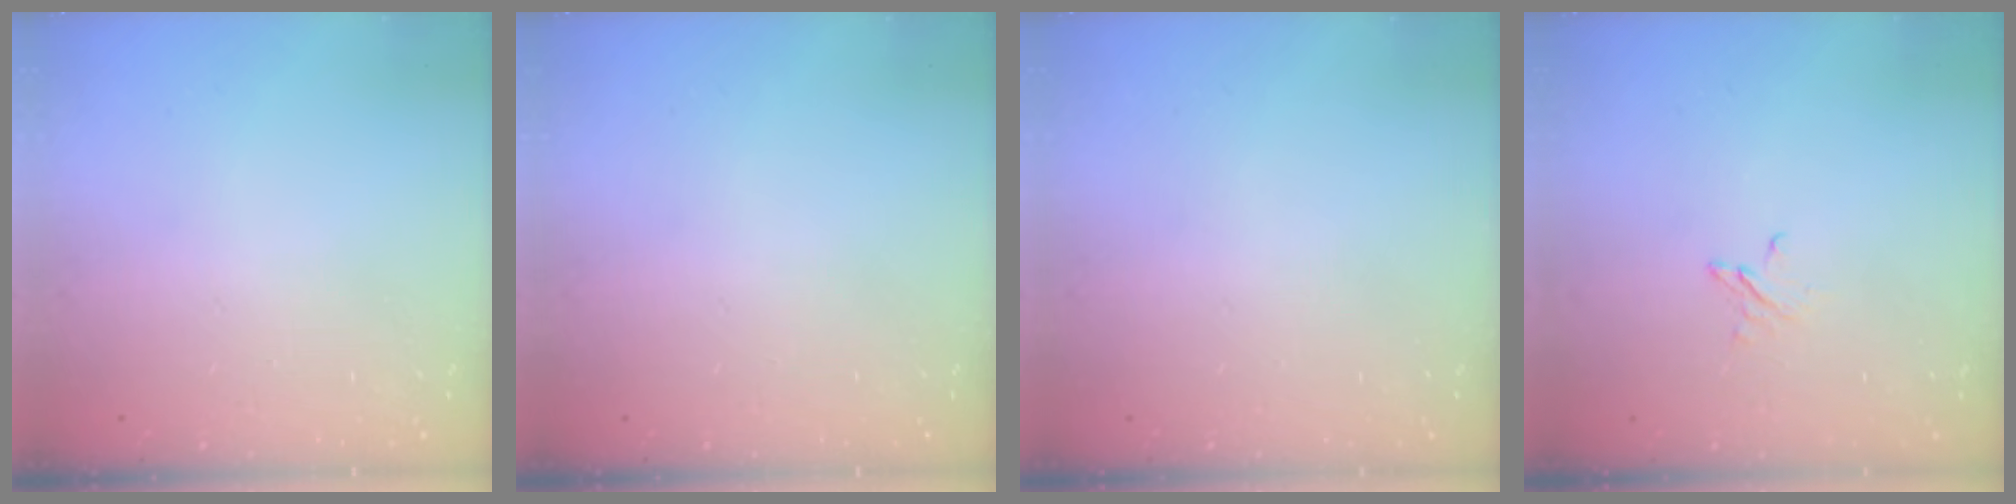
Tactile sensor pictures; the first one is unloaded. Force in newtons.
{"total": 0.0}
{"total": 0.0}
{"total": 2.4, "press": 2.4, "slide": 0.2}